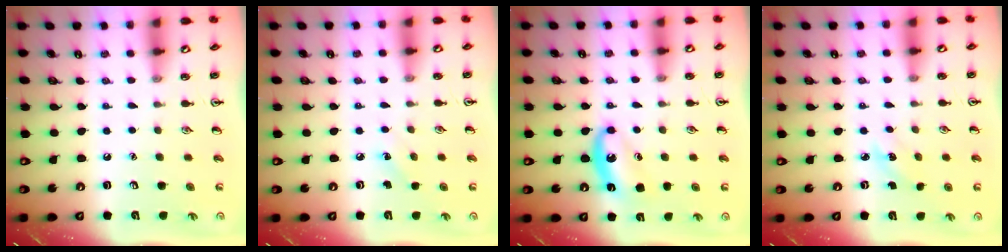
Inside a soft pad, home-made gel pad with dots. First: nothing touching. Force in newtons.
{"total": 4.3, "press": 4.1, "slide": 1.4}
{"total": 7.7, "press": 7.5, "slide": 1.9}
{"total": 2.4, "press": 2.2, "slide": 0.8}